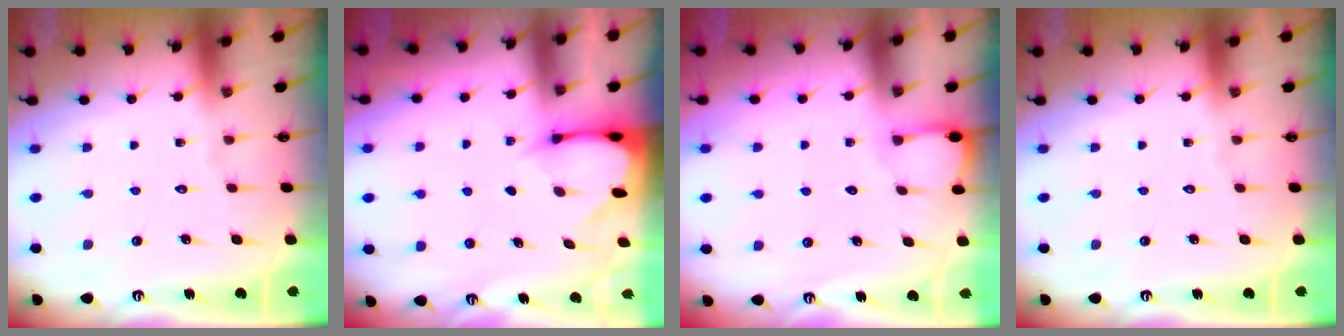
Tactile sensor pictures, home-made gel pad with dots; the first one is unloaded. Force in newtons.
{"total": 2.6, "press": 2.6, "slide": 0.3}
{"total": 2.5, "press": 2.4, "slide": 0.4}
{"total": 0.0}